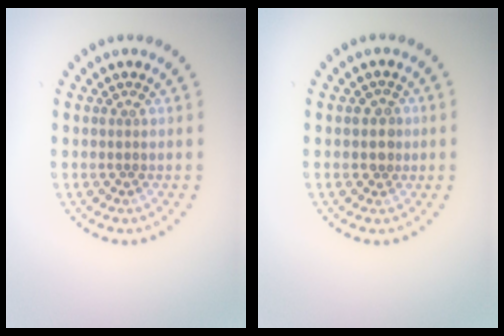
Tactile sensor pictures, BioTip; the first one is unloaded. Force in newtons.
{"total": 1.7, "press": 1.5, "slide": 0.7}